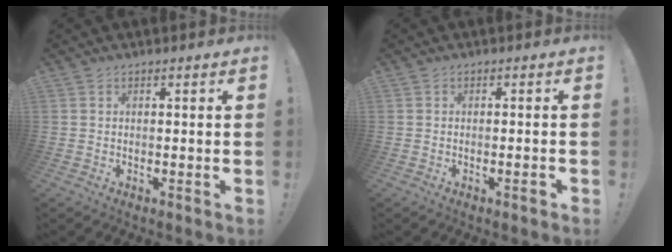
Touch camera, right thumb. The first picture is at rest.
{"total": 2.0, "force": [-1.2, -0.1, 1.6], "torque": [-0.031, 0.004, -0.020]}